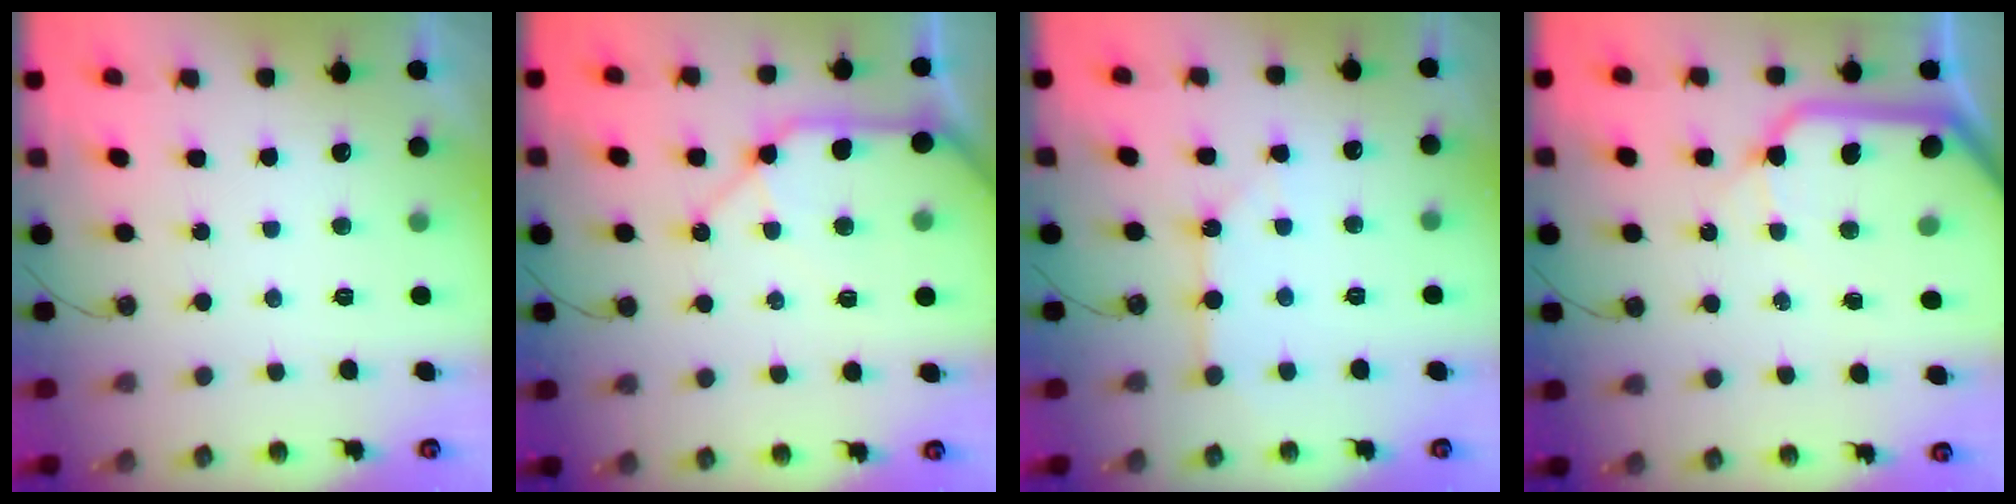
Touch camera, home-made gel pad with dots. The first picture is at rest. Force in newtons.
{"total": 13.4, "press": 13.2, "slide": 1.8}
{"total": 2.3, "press": 2.3, "slide": 0.3}
{"total": 15.6, "press": 15.4, "slide": 2.4}